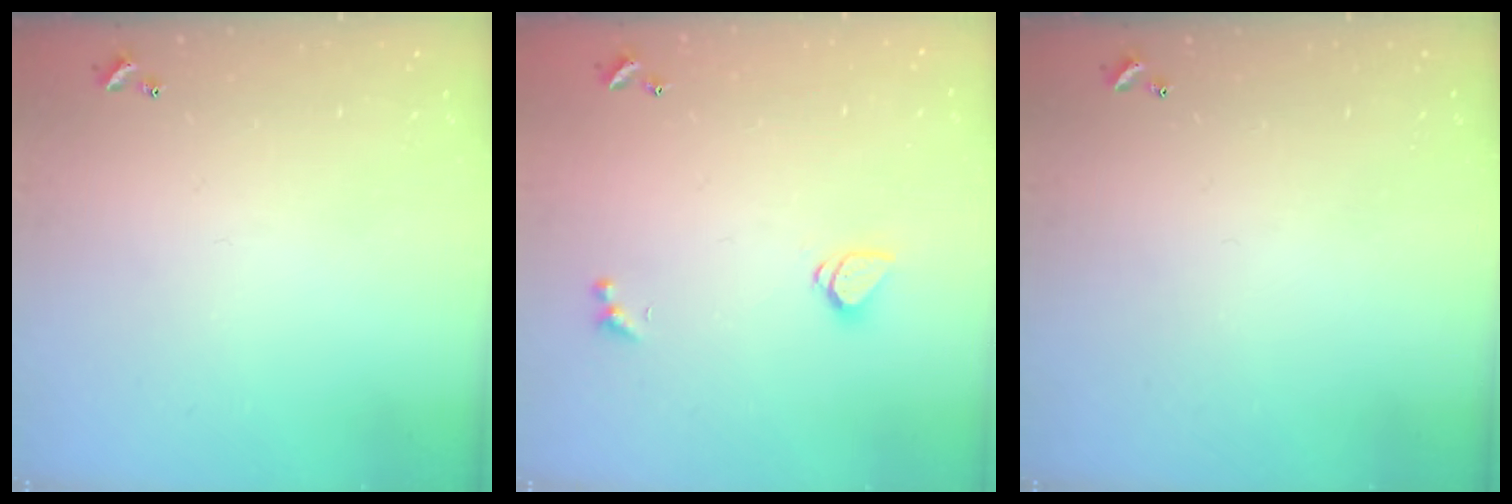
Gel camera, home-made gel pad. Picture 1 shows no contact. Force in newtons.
{"total": 1.3, "press": 1.2, "slide": 0.4}
{"total": 0.0}